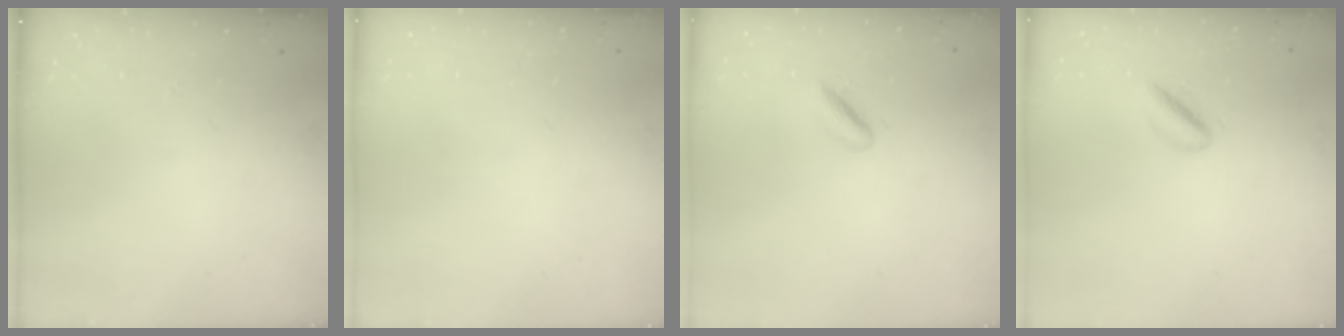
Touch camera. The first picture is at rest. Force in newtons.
{"total": 2.0, "press": 2.0, "slide": 0.1}
{"total": 2.1, "press": 1.9, "slide": 0.8}
{"total": 3.6, "press": 3.3, "slide": 1.4}